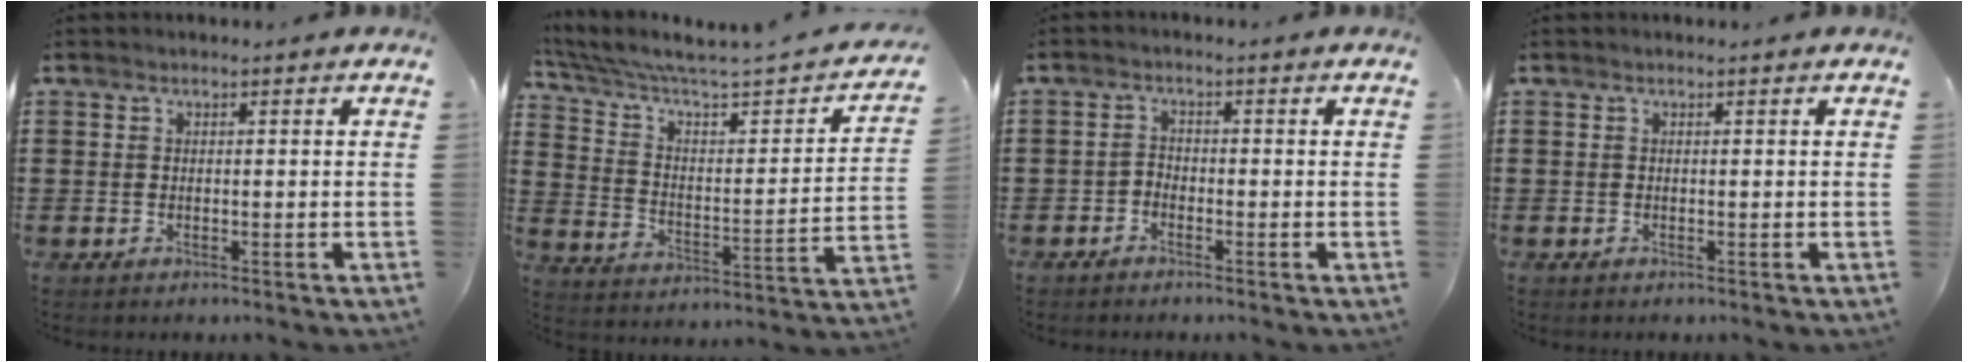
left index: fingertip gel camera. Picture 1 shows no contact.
{"total": 4.1, "force": [2.7, 1.2, 2.9], "torque": [-0.073, -0.031, 0.037]}
{"total": 1.6, "force": [-1.6, 0.4, 0.1], "torque": [-0.010, 0.004, -0.034]}
{"total": 0.0}